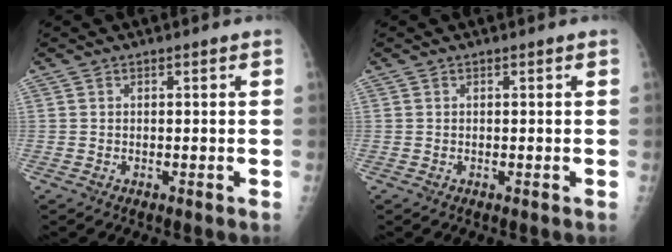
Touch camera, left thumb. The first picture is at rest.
{"total": 0.0}